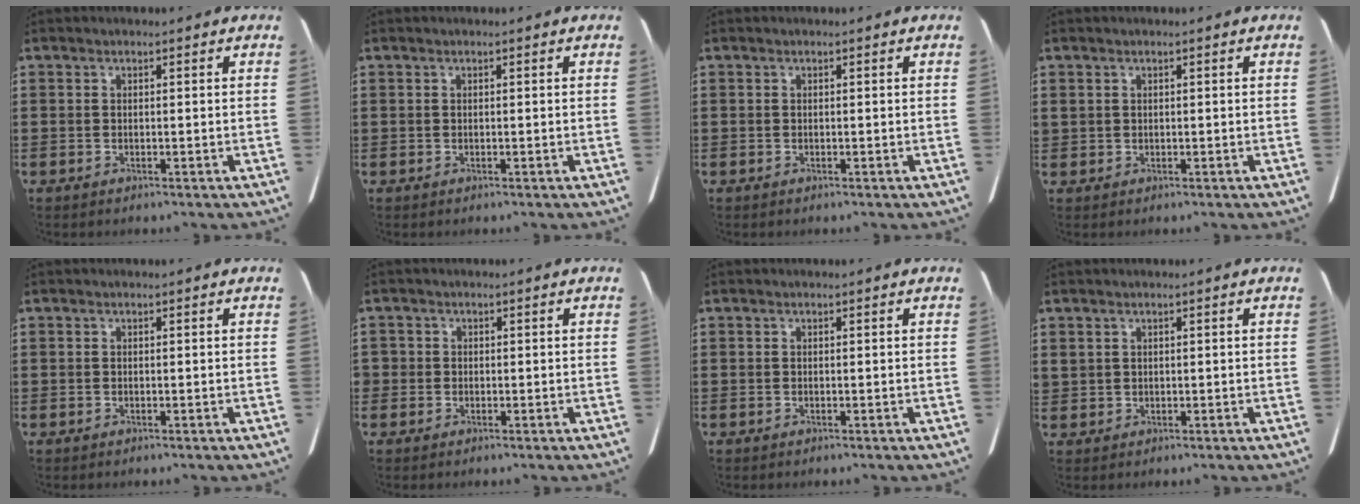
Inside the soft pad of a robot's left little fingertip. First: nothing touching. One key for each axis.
{"total": 0.0}
{"total": 0.0}
{"total": 0.8, "fx": 0.5, "fy": 0.5, "fz": 0.2, "tx": -0.005, "ty": 0.005, "tz": 0.009}
{"total": 0.0}
{"total": 1.1, "fx": 0.1, "fy": 1.1, "fz": 0.2, "tx": -0.008, "ty": 0.008, "tz": -0.001}
{"total": 0.0}
{"total": 1.2, "fx": 0.9, "fy": 0.7, "fz": 0.3, "tx": -0.008, "ty": 0.005, "tz": 0.016}